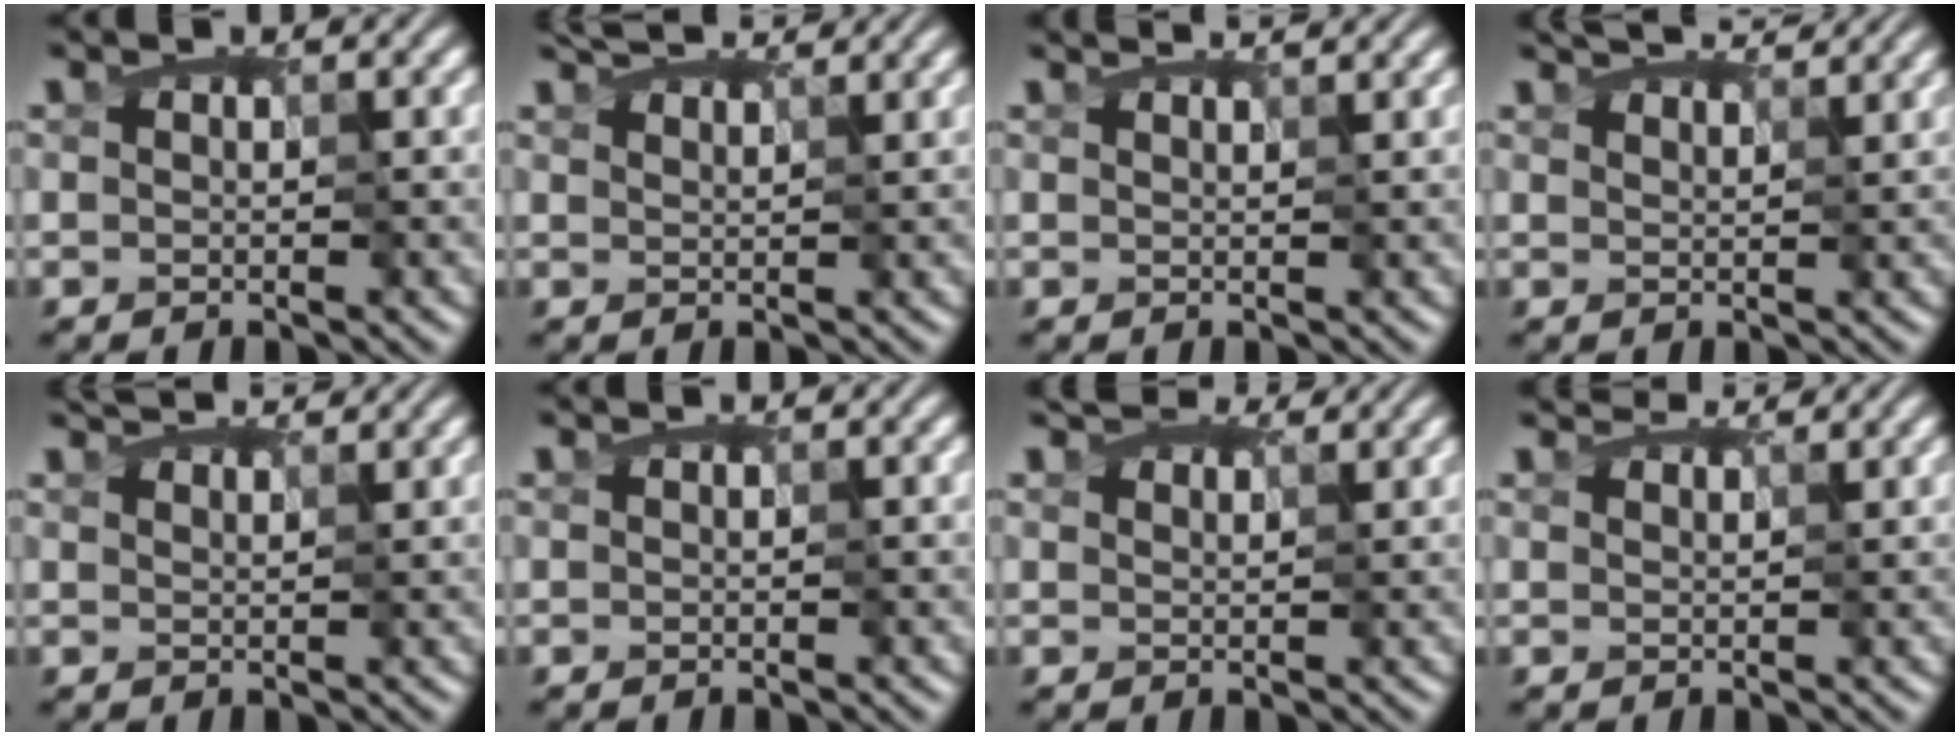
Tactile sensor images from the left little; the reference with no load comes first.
{"total": 4.8, "force": [4.2, 1.3, 2.1], "torque": [-0.050, 0.010, 0.057]}
{"total": 2.8, "force": [2.5, 0.7, 1.2], "torque": [-0.028, 0.010, 0.028]}
{"total": 5.1, "force": [4.3, 1.4, 2.2], "torque": [-0.047, 0.010, 0.053]}
{"total": 4.4, "force": [3.8, 1.2, 1.7], "torque": [-0.045, 0.006, 0.052]}
{"total": 0.0}
{"total": 3.7, "force": [3.3, 1.1, 1.2], "torque": [-0.036, 0.003, 0.048]}
{"total": 2.5, "force": [2.4, 0.3, 0.5], "torque": [-0.024, -0.001, 0.036]}